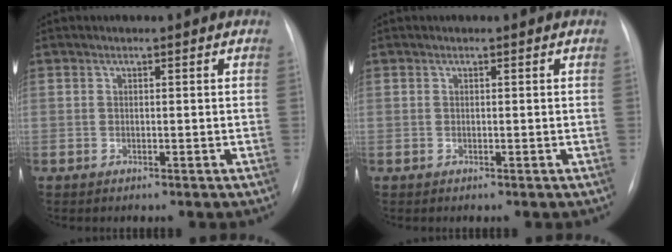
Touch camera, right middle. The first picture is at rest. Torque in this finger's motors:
{"motor_torque": [0.00, 0.00, 0.00, 0.00]}